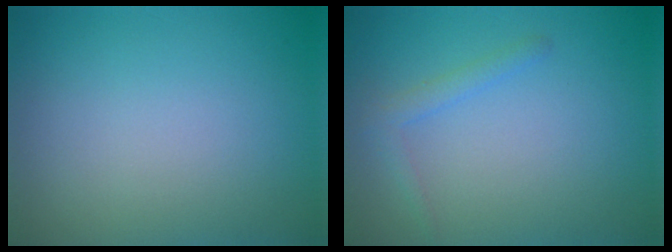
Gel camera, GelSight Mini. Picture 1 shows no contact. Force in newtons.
{"total": 1.4, "press": 1.4, "slide": 0.1}